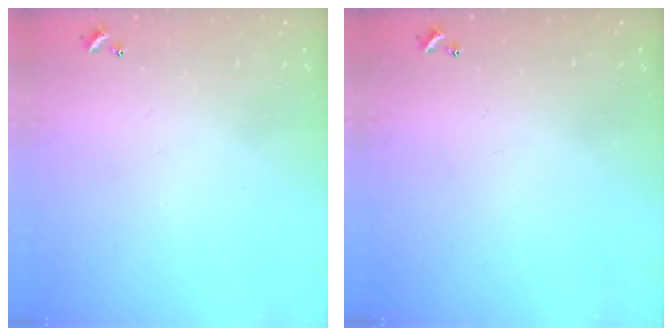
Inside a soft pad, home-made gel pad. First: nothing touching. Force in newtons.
{"total": 0.0}